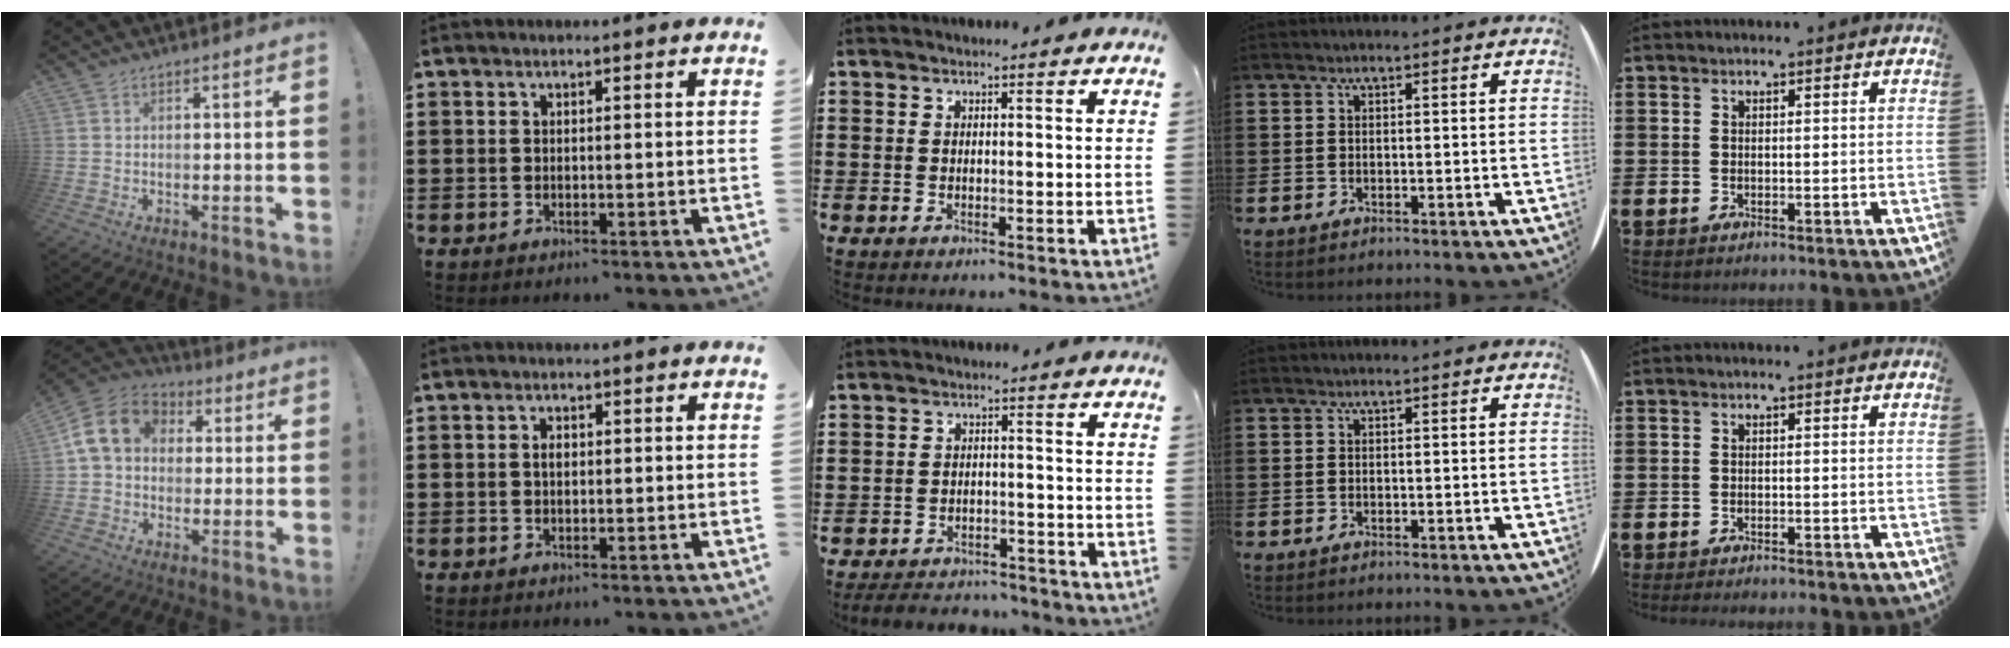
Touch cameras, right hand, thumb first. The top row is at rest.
{"thumb": {"total": 13.7, "force": [2.8, 10.9, 7.9], "torque": [-0.123, 0.011, 0.060]}, "index": {"total": 1.3, "force": [0.2, 0.7, 1.1], "torque": [-0.022, 0.004, 0.002]}, "middle": {"total": 3.9, "force": [-3.8, 0.7, 0.1], "torque": [-0.014, 0.001, -0.083]}, "little": {"total": 0.6, "force": [-0.6, 0.0, 0.1], "torque": [-0.003, -0.004, -0.011]}}